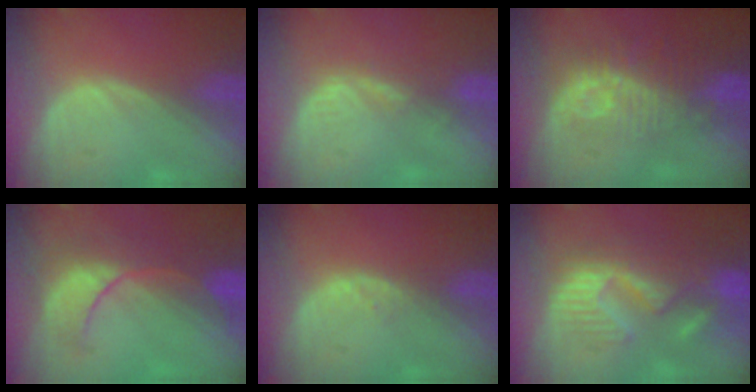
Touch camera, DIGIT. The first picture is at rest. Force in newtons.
{"total": 2.7, "press": 2.1, "slide": 1.7}
{"total": 9.7, "press": 8.7, "slide": 4.2}
{"total": 8.5, "press": 8.4, "slide": 1.4}
{"total": 1.0, "press": 1.0, "slide": 0.2}
{"total": 10.6, "press": 10.0, "slide": 3.7}